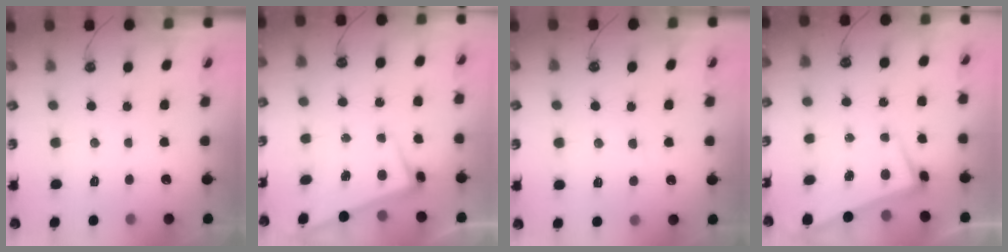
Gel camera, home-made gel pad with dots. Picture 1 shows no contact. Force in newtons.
{"total": 2.6, "press": 2.5, "slide": 0.6}
{"total": 1.4, "press": 1.2, "slide": 0.7}
{"total": 1.5, "press": 0.5, "slide": 1.4}